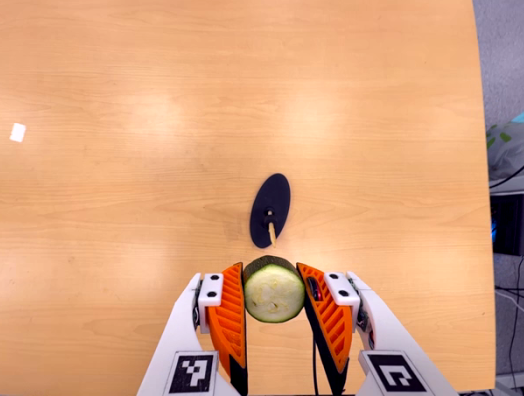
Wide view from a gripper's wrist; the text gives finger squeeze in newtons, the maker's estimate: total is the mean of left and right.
{"total": 11.2, "left": 12.6, "right": 9.9}